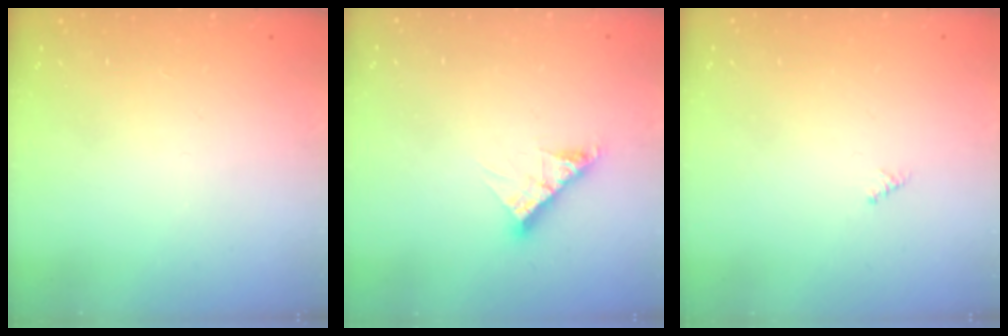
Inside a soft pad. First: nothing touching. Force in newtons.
{"total": 9.6, "press": 9.5, "slide": 0.9}
{"total": 0.0}